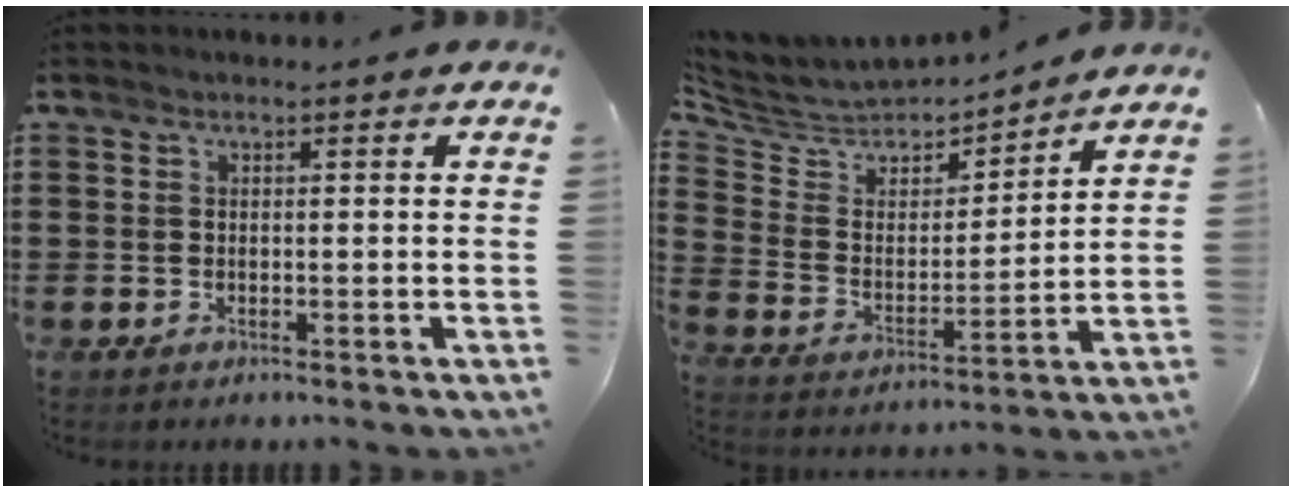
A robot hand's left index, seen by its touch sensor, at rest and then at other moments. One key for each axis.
{"total": 4.9, "fx": 4.6, "fy": 1.8, "fz": 0.0, "tx": -0.039, "ty": -0.041, "tz": 0.073}